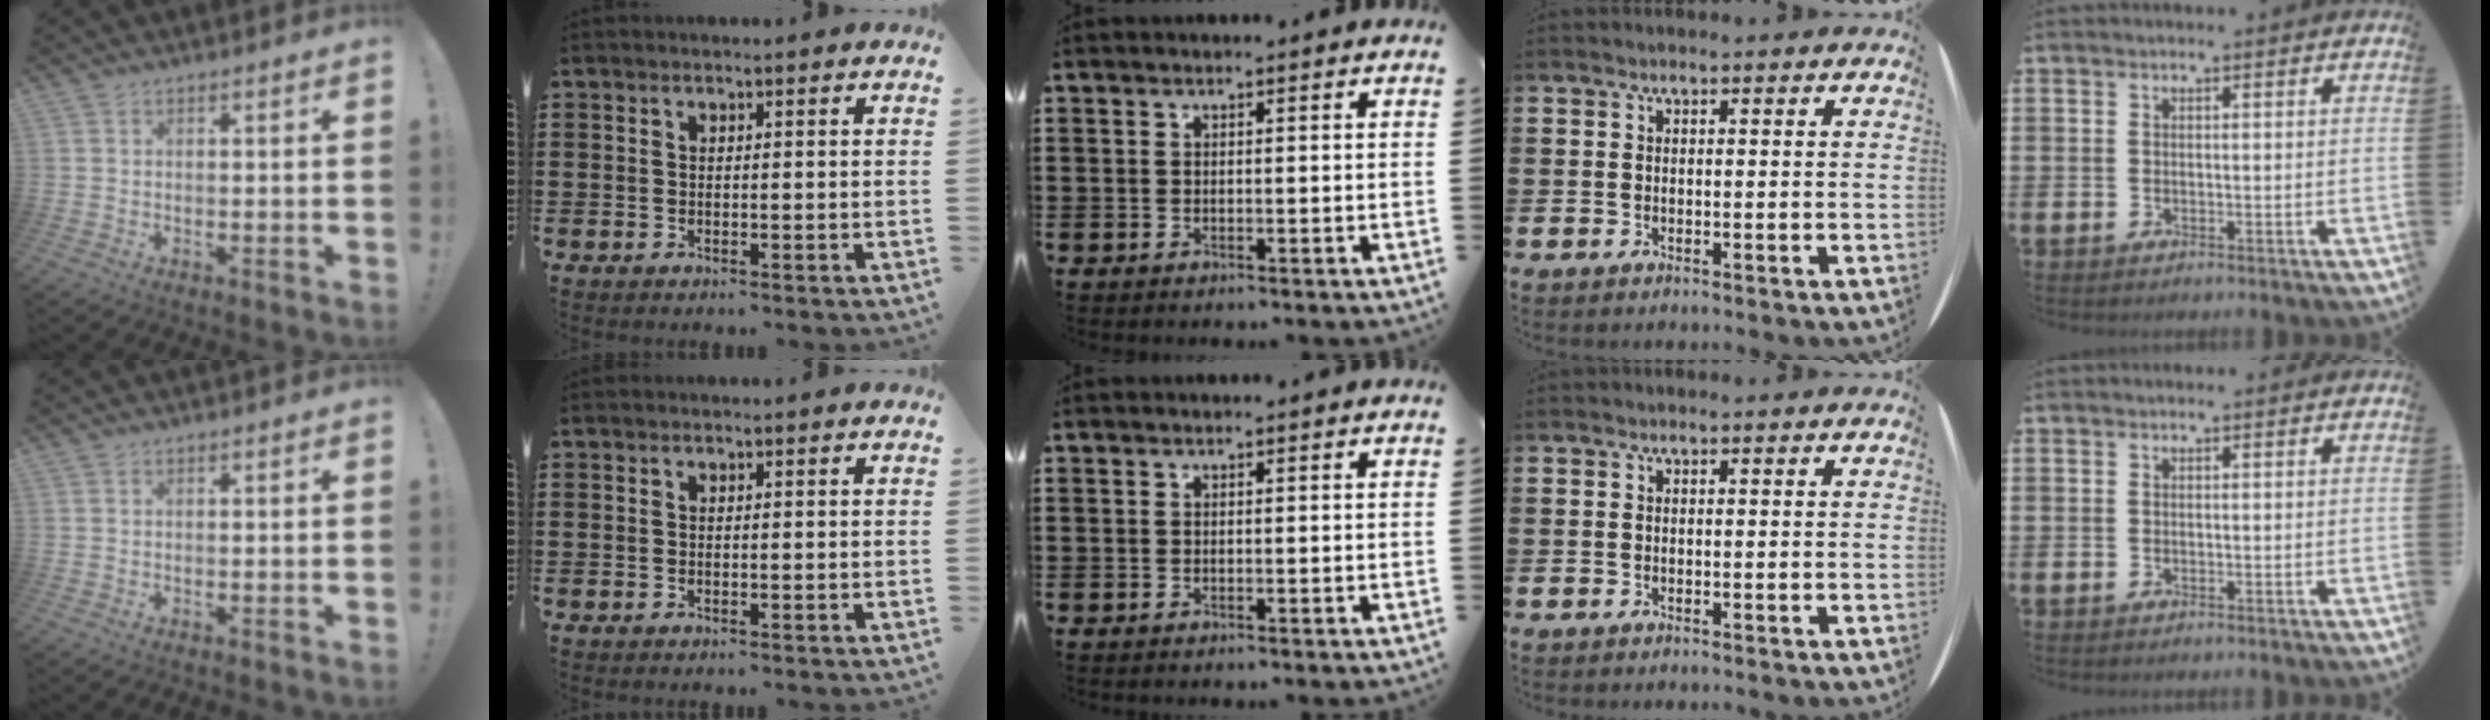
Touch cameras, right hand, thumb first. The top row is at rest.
{}